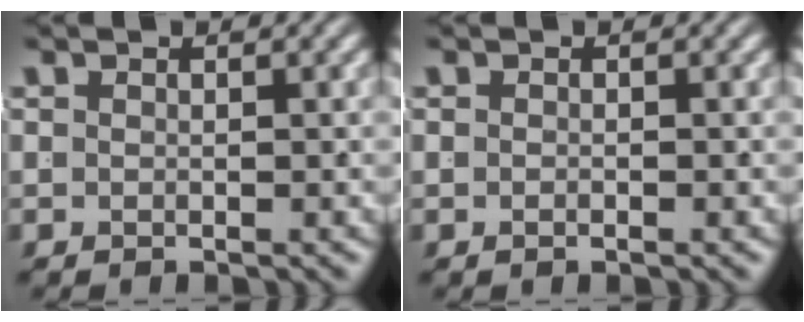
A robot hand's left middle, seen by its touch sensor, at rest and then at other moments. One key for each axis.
{"total": 0.5, "fx": -0.4, "fy": -0.2, "fz": 0.2, "tx": -0.005, "ty": -0.002, "tz": -0.006}